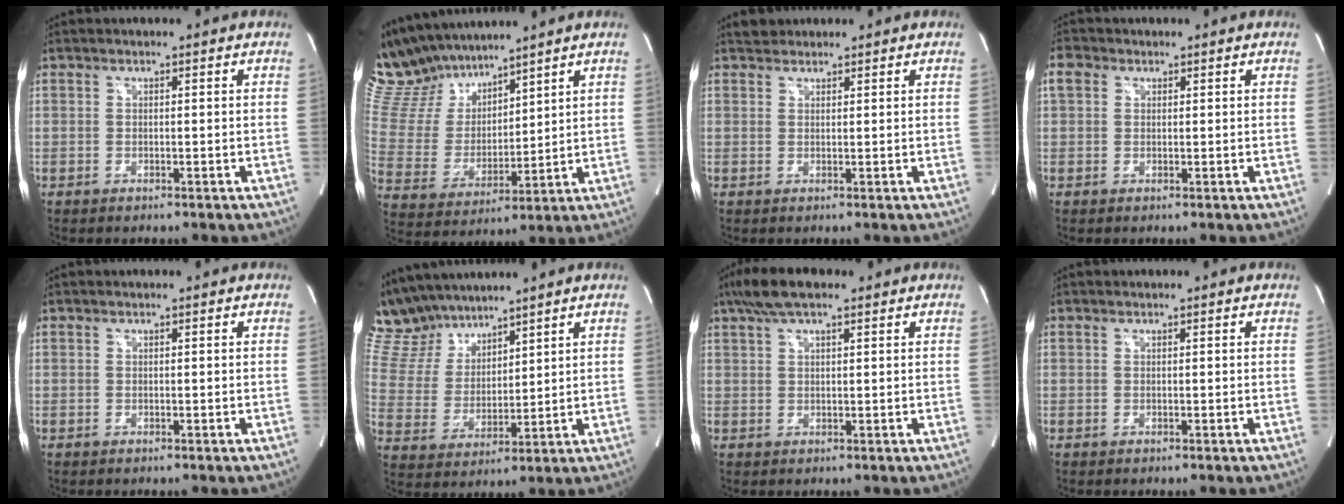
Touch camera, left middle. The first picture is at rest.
{"total": 13.8, "force": [12.4, 4.5, 4.0], "torque": [-0.098, 0.022, 0.254]}
{"total": 1.8, "force": [1.6, 0.7, 0.0], "torque": [-0.003, 0.012, 0.026]}
{"total": 2.6, "force": [1.1, 2.1, 1.1], "torque": [-0.028, 0.017, 0.021]}
{"total": 0.0}
{"total": 11.3, "force": [10.1, 4.2, 2.8], "torque": [-0.074, 0.024, 0.206]}
{"total": 6.6, "force": [4.5, 1.8, 4.4], "torque": [-0.094, 0.024, 0.082]}
{"total": 0.0}